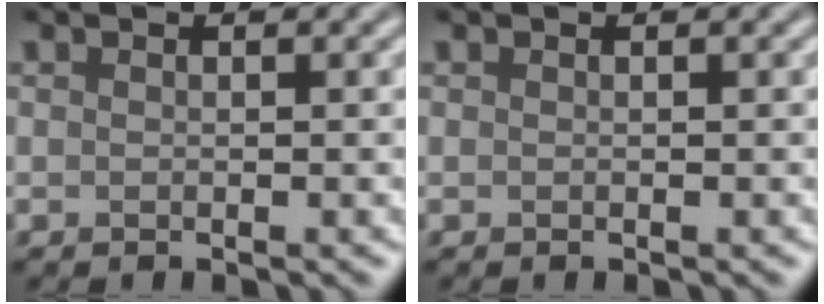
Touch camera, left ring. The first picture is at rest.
{"total": 0.0}